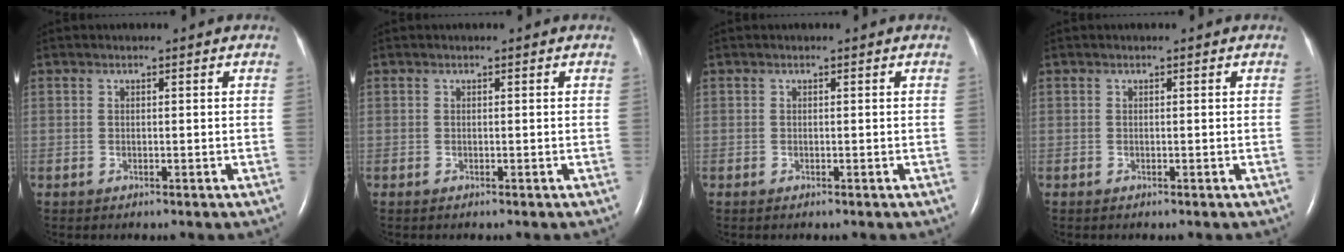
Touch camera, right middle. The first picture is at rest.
{"total": 0.0}
{"total": 0.0}
{"total": 0.0}